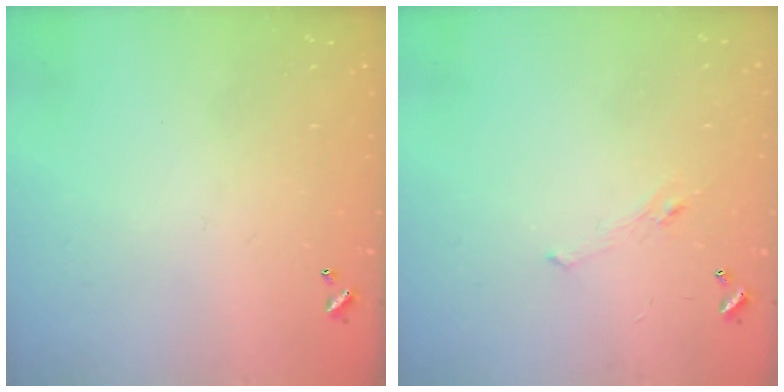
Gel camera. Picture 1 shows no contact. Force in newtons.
{"total": 1.2, "press": 0.8, "slide": 0.9}